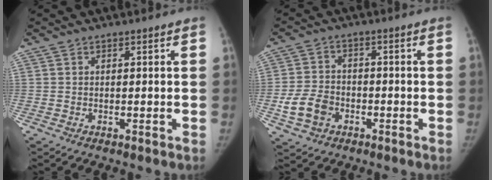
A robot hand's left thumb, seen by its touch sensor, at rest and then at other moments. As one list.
[{"total": 6.9, "force": [-2.6, 5.1, 3.8], "torque": [-0.068, 0.017, -0.044]}]